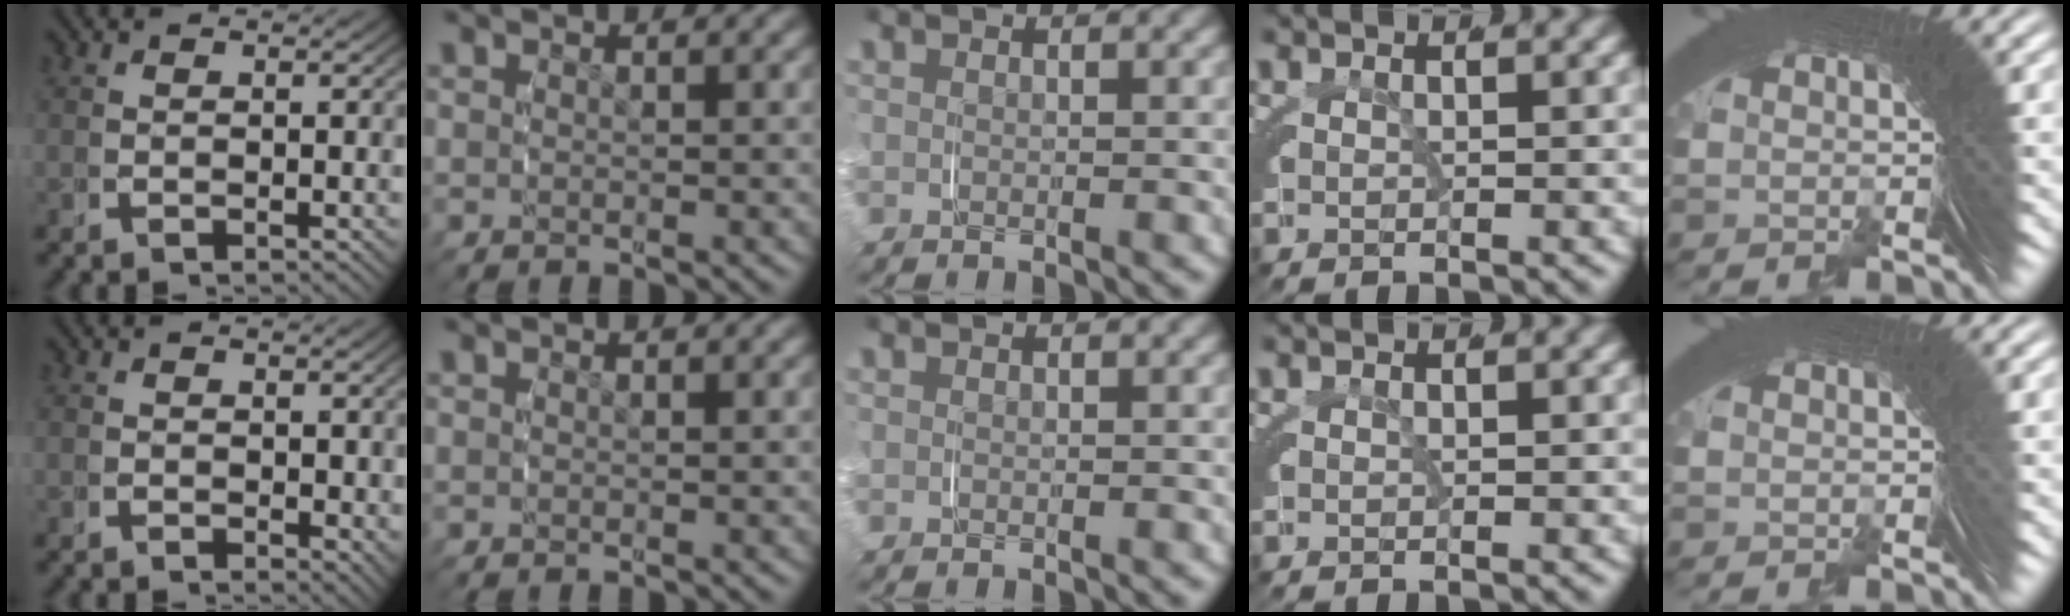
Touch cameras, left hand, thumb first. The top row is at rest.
{"thumb": {"total": 1.3, "force": [0.6, 0.8, 0.9], "torque": [-0.001, -0.006, 0.013]}}